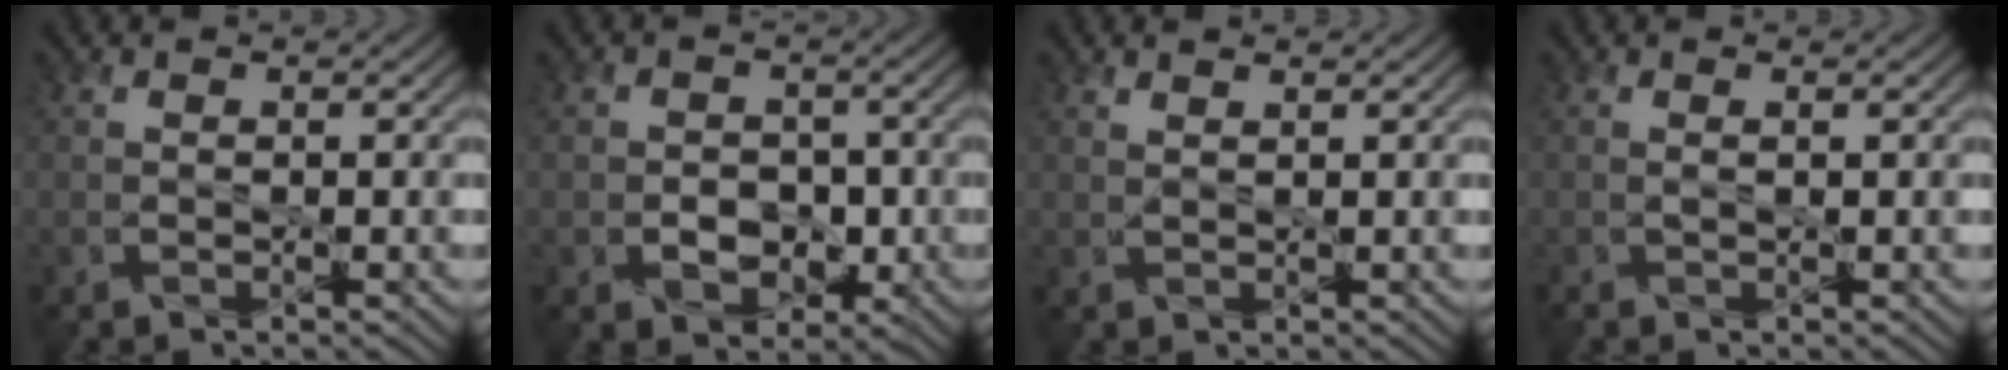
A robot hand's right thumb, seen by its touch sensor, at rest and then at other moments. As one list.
[{"total": 4.3, "force": [-1.2, 3.4, 2.4], "torque": [-0.034, -0.004, -0.023]}, {"total": 1.1, "force": [0.9, 0.1, 0.6], "torque": [-0.013, -0.004, 0.016]}, {"total": 0.6, "force": [0.1, 0.0, 0.6], "torque": [-0.013, 0.004, 0.000]}]